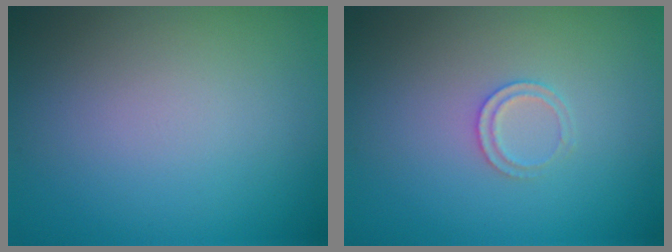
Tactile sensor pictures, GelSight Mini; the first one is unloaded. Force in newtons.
{"total": 1.2, "press": 1.2, "slide": 0.2}